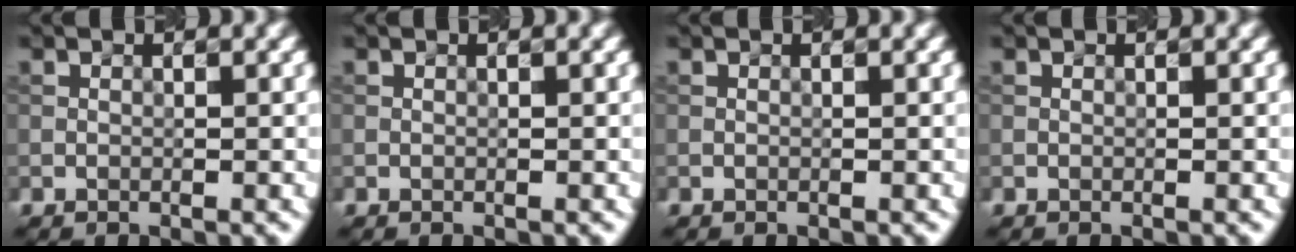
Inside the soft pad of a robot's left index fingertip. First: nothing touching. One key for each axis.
{"total": 0.0}
{"total": 0.0}
{"total": 0.0}